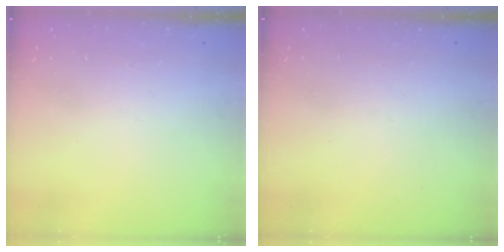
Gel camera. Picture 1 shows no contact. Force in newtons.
{"total": 0.0}